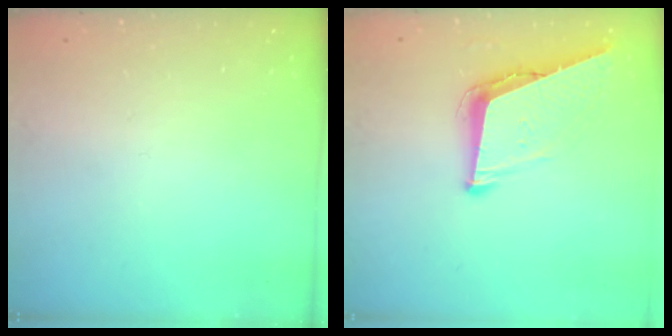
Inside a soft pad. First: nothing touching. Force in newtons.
{"total": 9.0, "press": 8.6, "slide": 2.6}